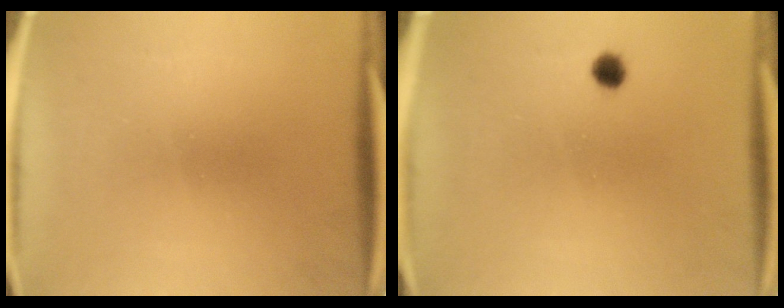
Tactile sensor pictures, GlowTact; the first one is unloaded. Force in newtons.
{"total": 1.8}